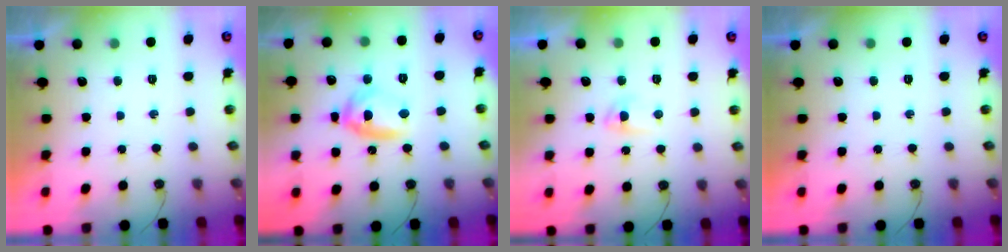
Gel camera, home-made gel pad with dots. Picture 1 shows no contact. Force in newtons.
{"total": 11.4, "press": 11.4, "slide": 1.0}
{"total": 4.0, "press": 3.9, "slide": 0.6}
{"total": 0.0}